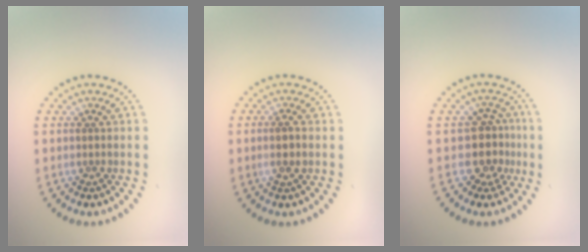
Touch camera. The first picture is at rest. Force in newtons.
{"total": 1.3, "press": 1.2, "slide": 0.5}
{"total": 3.0, "press": 2.3, "slide": 1.8}